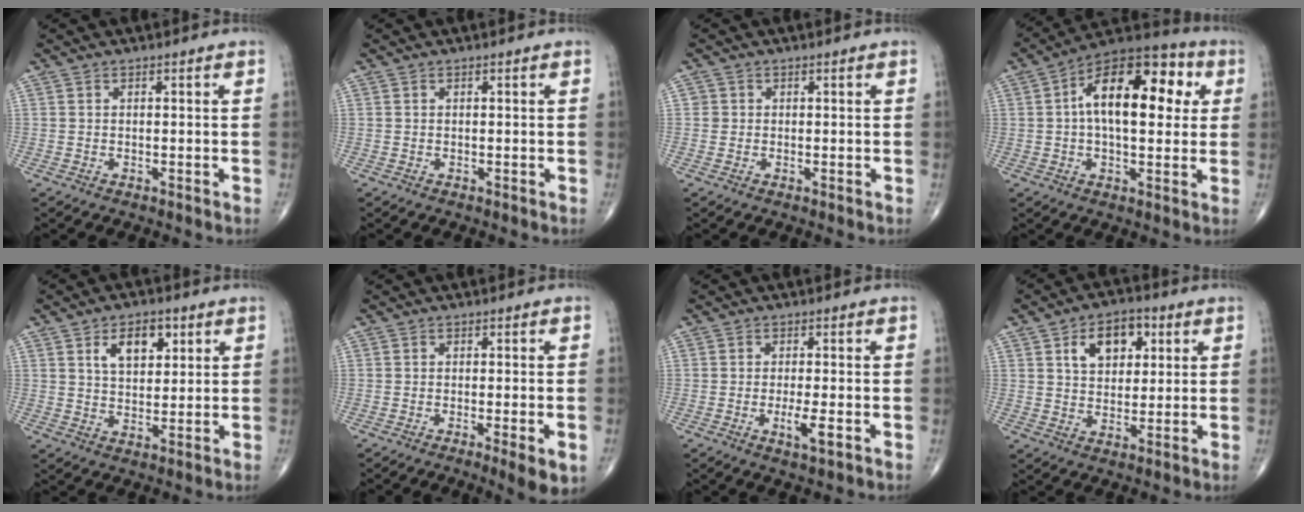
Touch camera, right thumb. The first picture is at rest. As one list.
[{"total": 0.0}, {"total": 1.2, "force": [0.1, 1.2, 0.1], "torque": [0.008, 0.004, 0.000]}, {"total": 18.6, "force": [3.5, 9.5, 15.6], "torque": [-0.212, 0.027, 0.042]}, {"total": 7.6, "force": [3.2, 4.5, 5.2], "torque": [-0.060, -0.014, 0.053]}, {"total": 5.8, "force": [-2.4, 1.1, 5.2], "torque": [-0.071, -0.008, -0.034]}, {"total": 4.1, "force": [-1.3, 0.9, 3.7], "torque": [-0.071, -0.006, -0.024]}, {"total": 9.5, "force": [3.5, 6.2, 6.3], "torque": [-0.067, -0.004, 0.053]}]